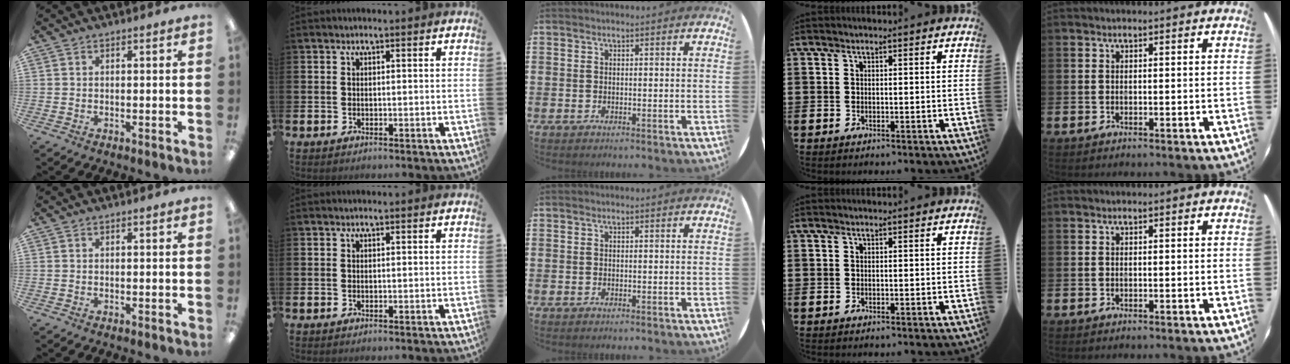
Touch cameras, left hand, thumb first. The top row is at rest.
{}